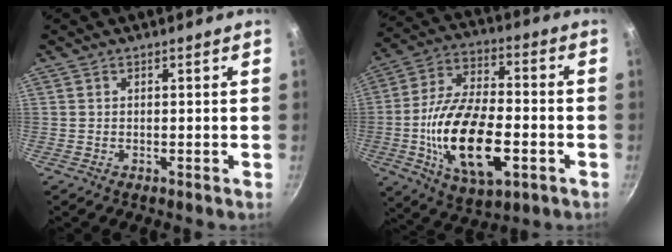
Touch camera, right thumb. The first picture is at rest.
{"total": 20.7, "force": [-5.1, 10.2, 17.3], "torque": [-0.312, 0.019, -0.088]}